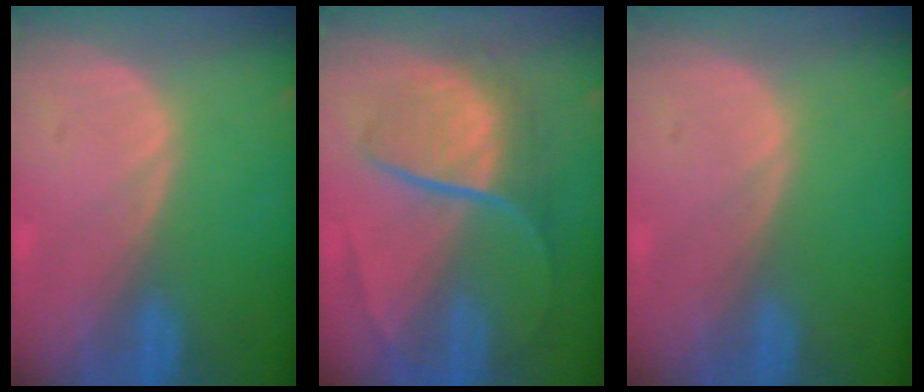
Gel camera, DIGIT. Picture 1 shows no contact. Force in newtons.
{"total": 9.2, "press": 7.6, "slide": 5.2}
{"total": 0.0}